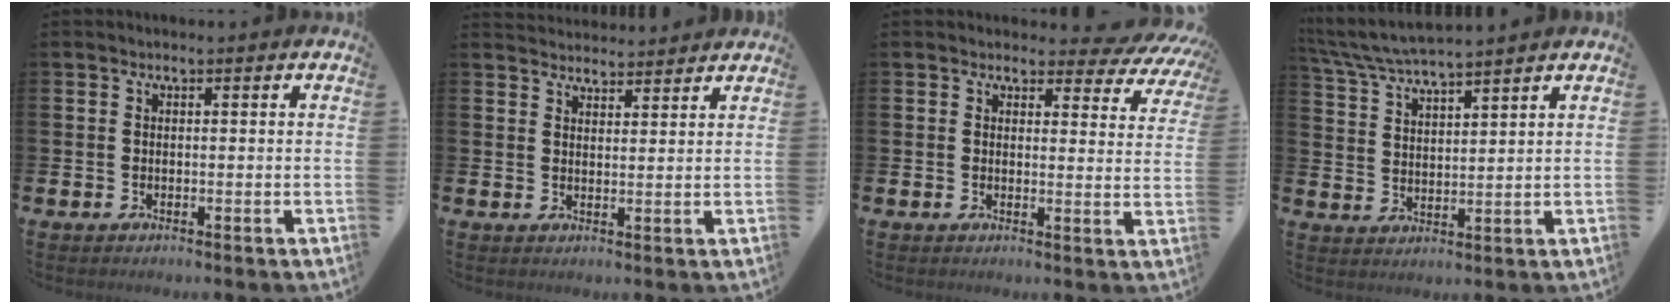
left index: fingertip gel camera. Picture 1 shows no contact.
{"total": 3.2, "force": [3.2, 0.6, -0.3], "torque": [0.000, -0.018, 0.059]}
{"total": 2.7, "force": [2.2, 1.4, 0.7], "torque": [-0.007, -0.021, 0.032]}
{"total": 5.6, "force": [5.4, 0.1, 1.5], "torque": [-0.054, -0.025, 0.098]}